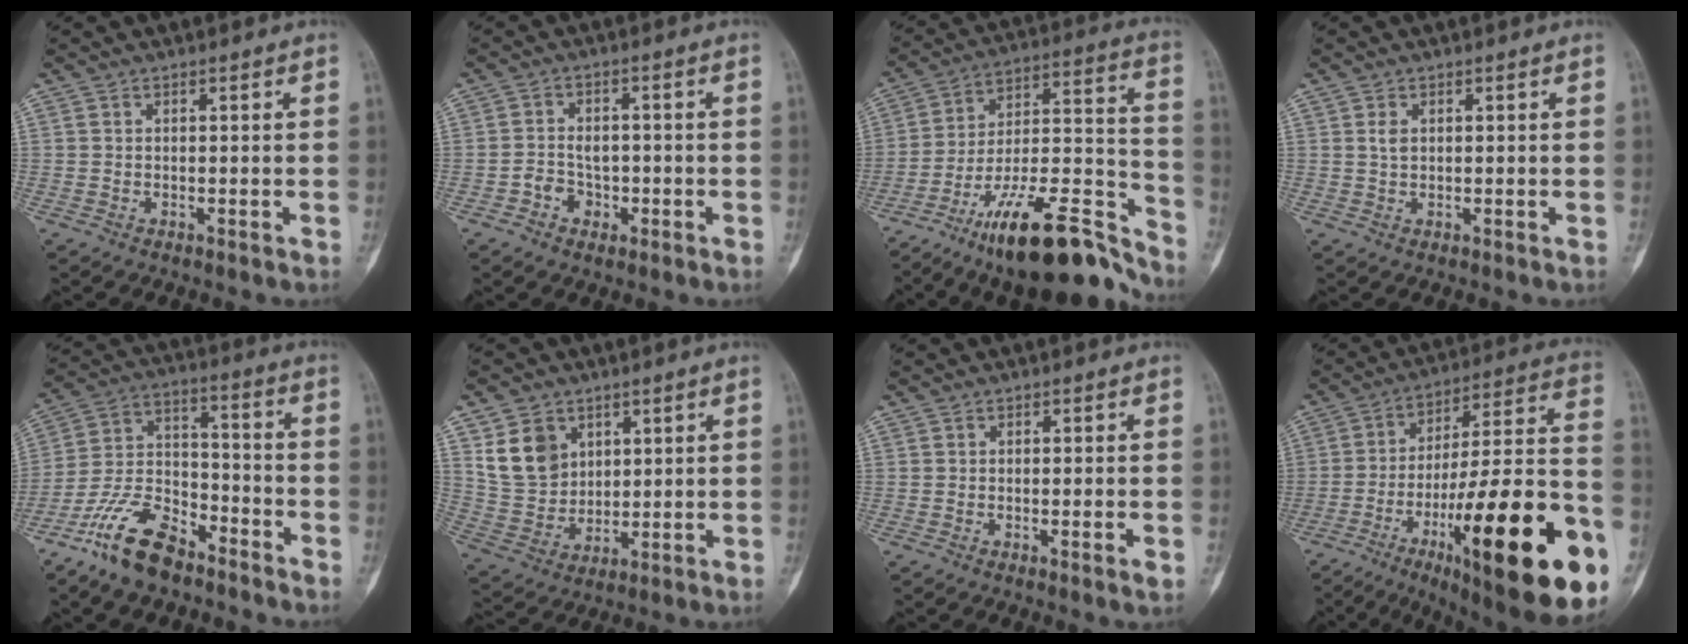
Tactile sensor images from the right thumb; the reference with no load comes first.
{"total": 4.4, "force": [-1.9, 3.5, 2.0], "torque": [-0.013, 0.022, -0.032]}
{"total": 25.3, "force": [-18.0, 7.3, 16.2], "torque": [-0.196, 0.106, -0.298]}
{"total": 1.7, "force": [0.5, 1.1, 1.2], "torque": [-0.023, 0.000, 0.011]}
{"total": 14.0, "force": [-10.0, 6.3, 7.5], "torque": [-0.137, 0.068, -0.196]}
{"total": 10.6, "force": [4.6, 8.2, 4.9], "torque": [-0.071, -0.022, 0.104]}
{"total": 1.9, "force": [-0.5, 0.2, 1.8], "torque": [-0.029, -0.004, -0.008]}
{"total": 33.8, "force": [-13.2, 7.4, 30.2], "torque": [-0.388, 0.055, -0.195]}